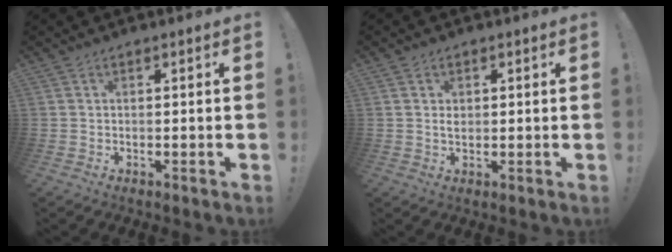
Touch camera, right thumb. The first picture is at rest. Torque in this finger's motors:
{"motor_torque": [-0.08, -0.28, 0.10, 0.49, 0.08]}